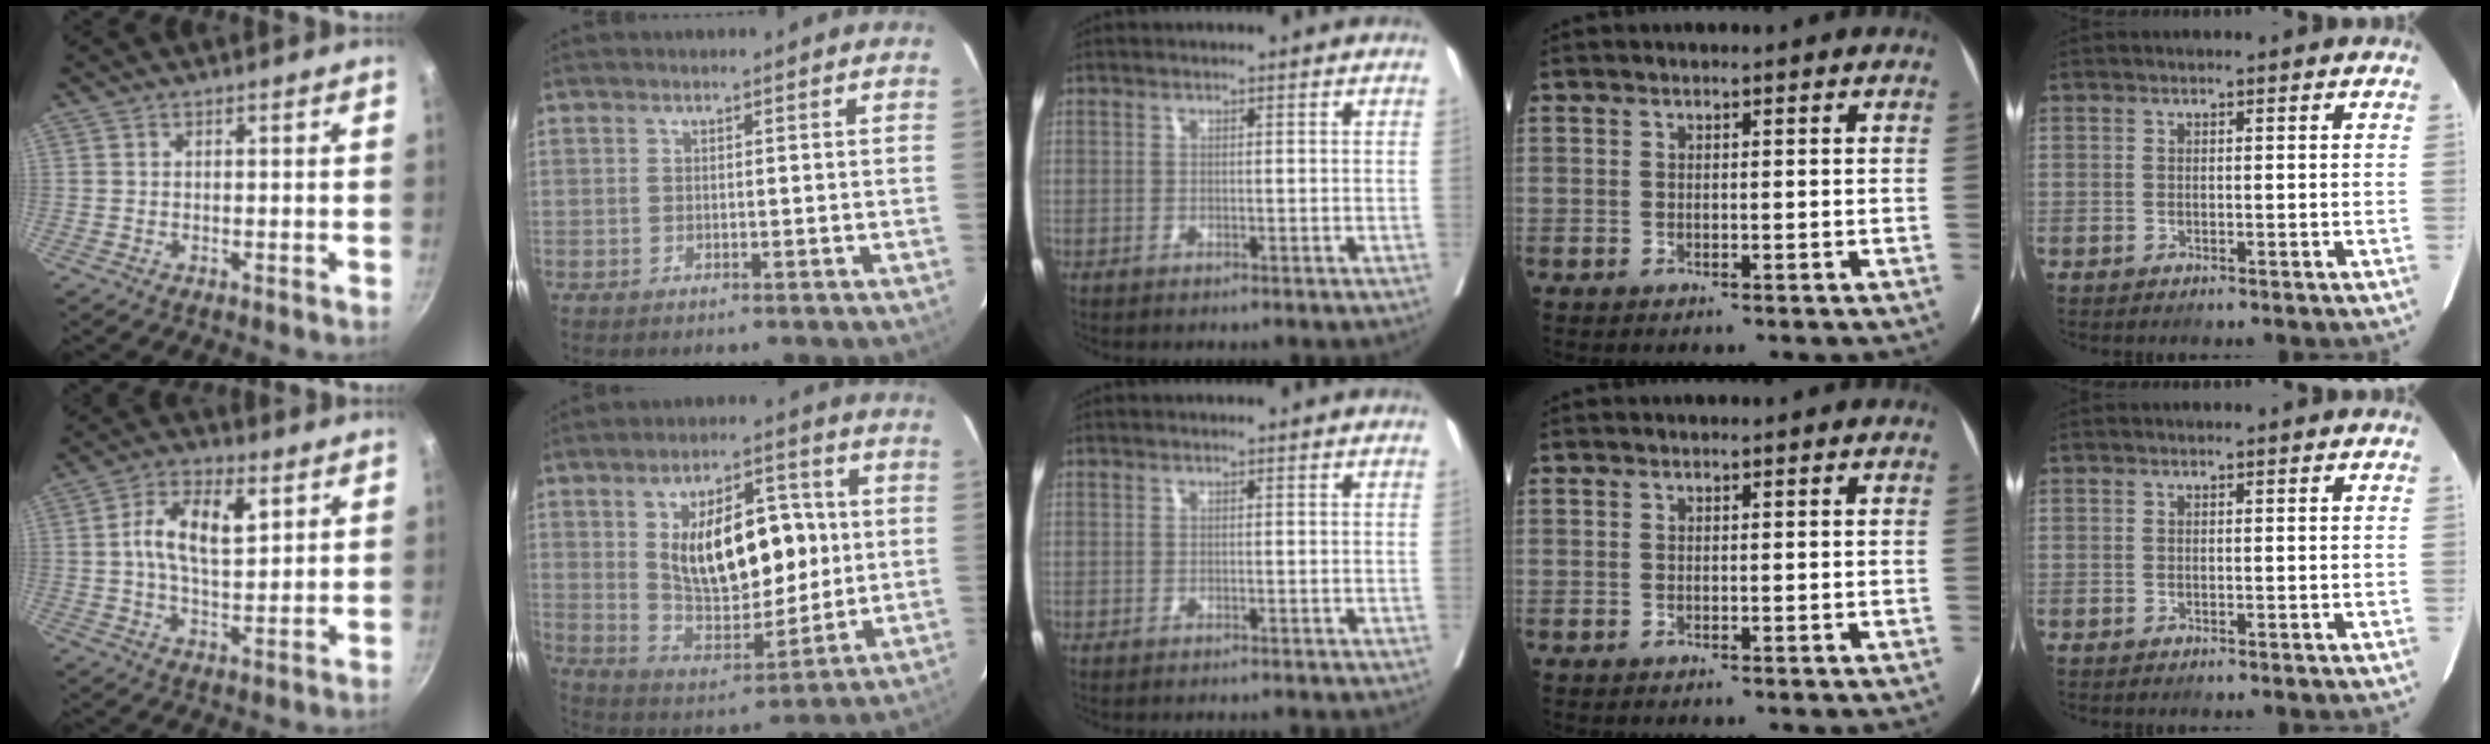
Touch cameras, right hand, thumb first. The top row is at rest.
{"thumb": {"total": 10.9, "force": [2.8, 5.4, 9.0], "torque": [-0.152, 0.001, 0.047]}, "index": {"total": 16.2, "force": [2.5, 7.6, 14.1], "torque": [-0.238, 0.010, 0.052]}, "middle": {"total": 3.1, "force": [-3.0, 0.1, 0.8], "torque": [-0.008, -0.009, -0.037]}}